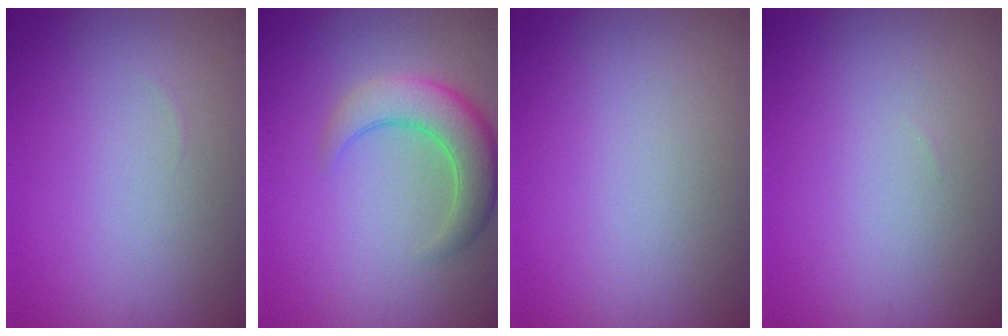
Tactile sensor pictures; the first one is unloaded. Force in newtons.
{"total": 5.3, "press": 5.3, "slide": 0.5}
{"total": 0.0}
{"total": 0.0}